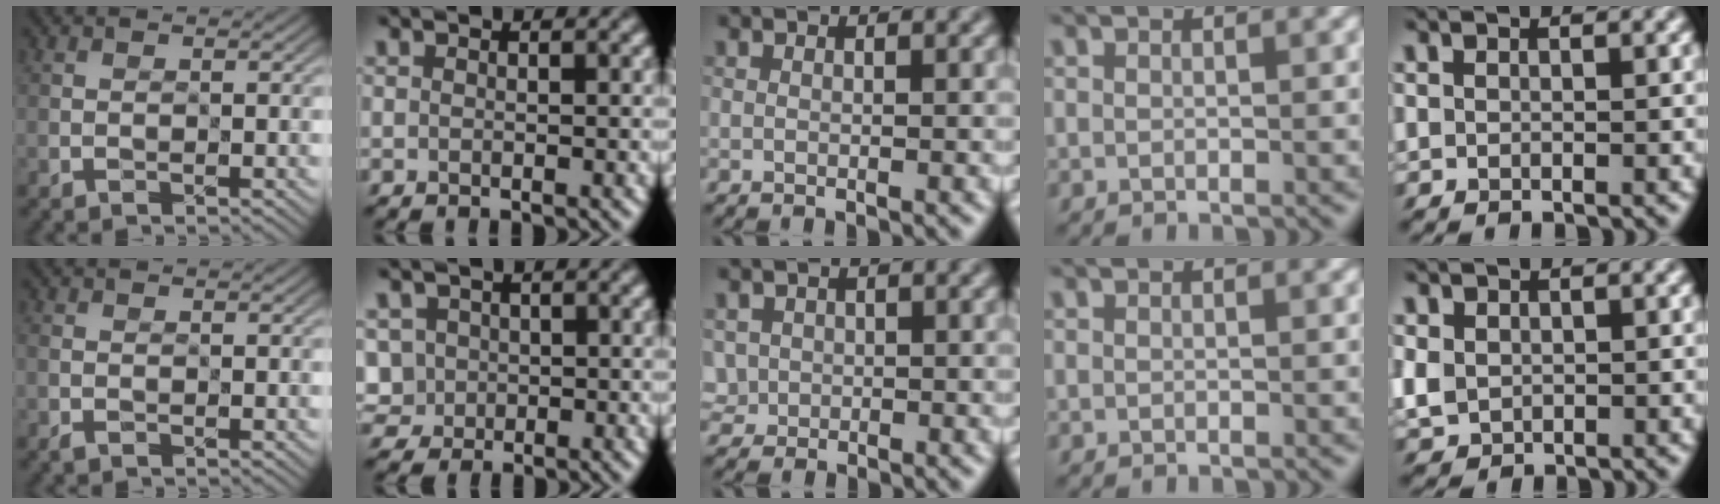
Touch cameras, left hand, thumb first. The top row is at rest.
{"thumb": {"total": 0.9, "force": [-0.6, 0.5, 0.4], "torque": [-0.011, -0.001, -0.015]}, "index": {"total": 4.5, "force": [0.2, 4.2, 1.7], "torque": [-0.047, 0.018, -0.001]}, "middle": {"total": 1.0, "force": [0.1, 1.0, -0.1], "torque": [-0.003, -0.002, 0.009]}, "little": {"total": 2.7, "force": [-0.4, 2.0, 1.8], "torque": [-0.049, -0.002, -0.009]}}